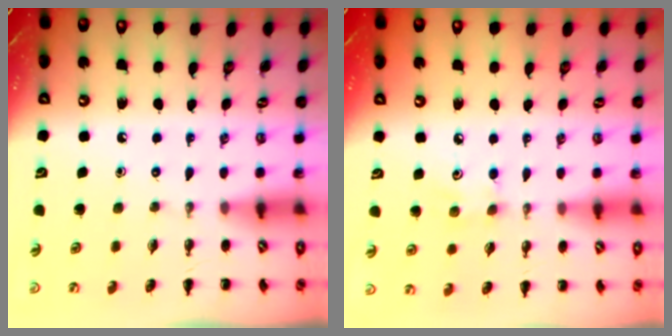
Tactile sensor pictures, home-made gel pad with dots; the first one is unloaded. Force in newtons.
{"total": 4.4, "press": 4.2, "slide": 1.1}